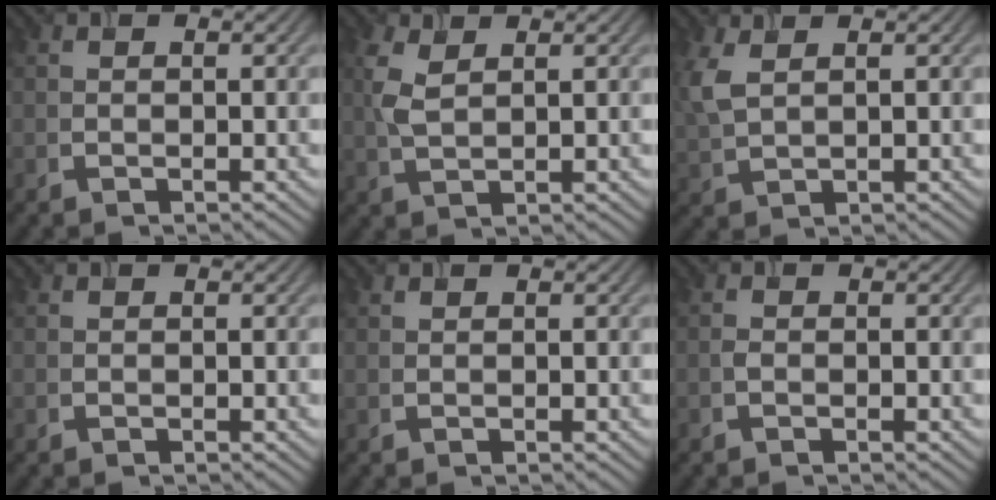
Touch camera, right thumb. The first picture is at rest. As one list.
[{"total": 3.7, "force": [1.4, 1.7, 2.9], "torque": [-0.083, 0.006, 0.030]}, {"total": 4.3, "force": [1.7, 2.1, 3.3], "torque": [-0.101, 0.006, 0.039]}, {"total": 0.0}, {"total": 0.0}, {"total": 0.5, "force": [-0.3, 0.3, 0.3], "torque": [-0.006, 0.002, -0.007]}]